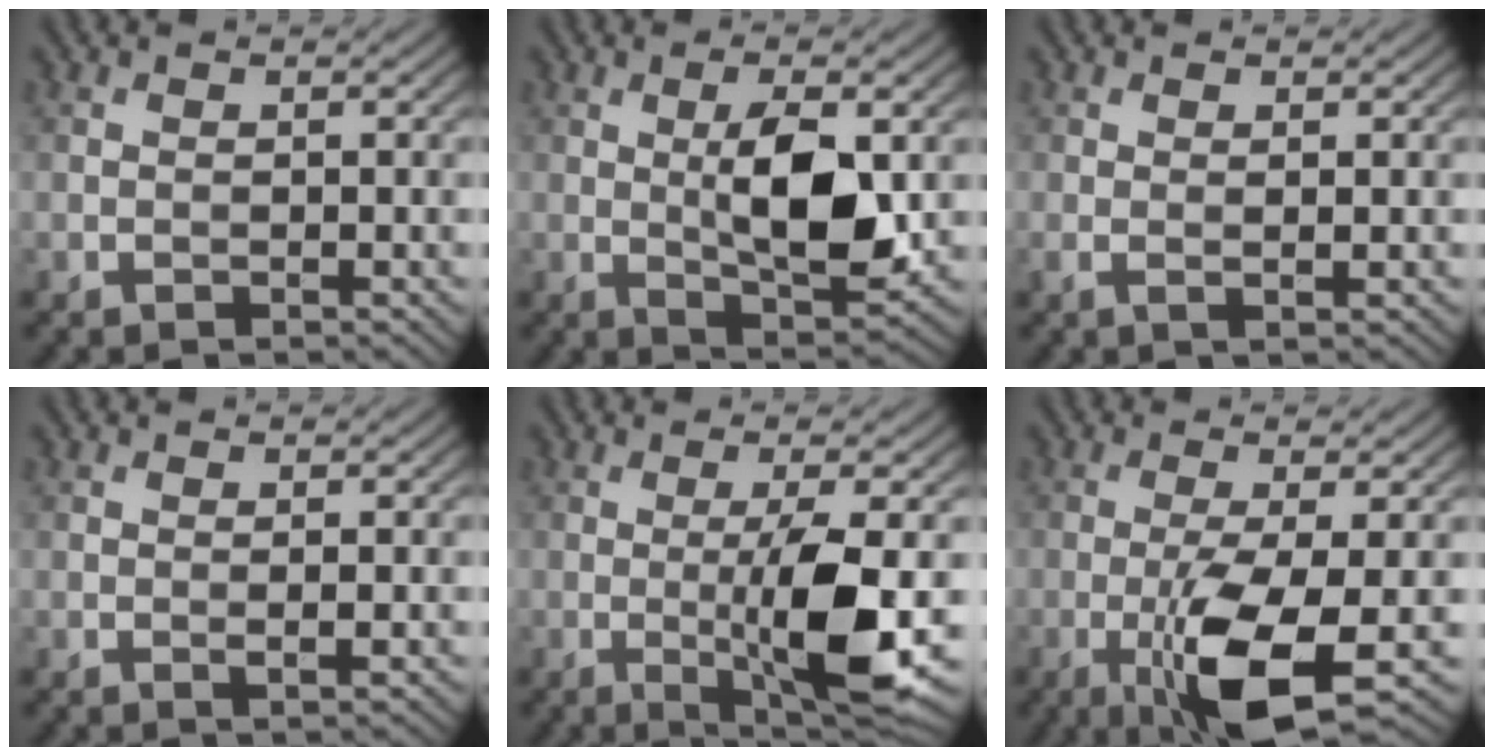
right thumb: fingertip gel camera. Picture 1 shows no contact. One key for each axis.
{"total": 7.6, "fx": 0.5, "fy": 2.7, "fz": 7.1, "tx": -0.123, "ty": -0.005, "tz": 0.013}
{"total": 1.3, "fx": 0.3, "fy": 0.1, "fz": 1.3, "tx": -0.028, "ty": 0.001, "tz": 0.004}
{"total": 1.0, "fx": -0.1, "fy": 0.1, "fz": 1.0, "tx": -0.023, "ty": -0.001, "tz": -0.003}
{"total": 8.8, "fx": -1.2, "fy": 1.4, "fz": 8.6, "tx": -0.146, "ty": 0.000, "tz": -0.020}
{"total": 8.5, "fx": -2.7, "fy": 1.7, "fz": 7.9, "tx": -0.140, "ty": 0.003, "tz": -0.052}